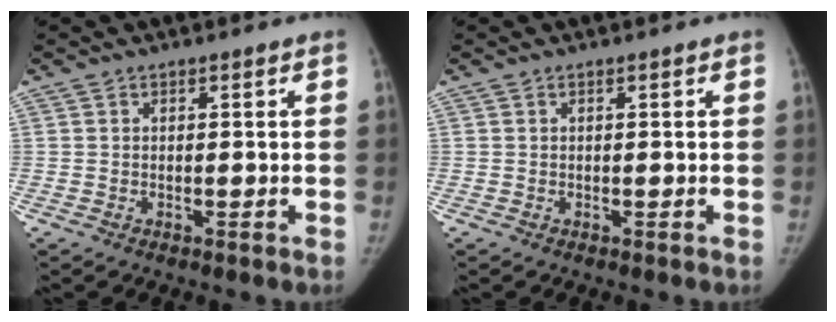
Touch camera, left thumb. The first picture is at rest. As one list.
[{"total": 0.0}]